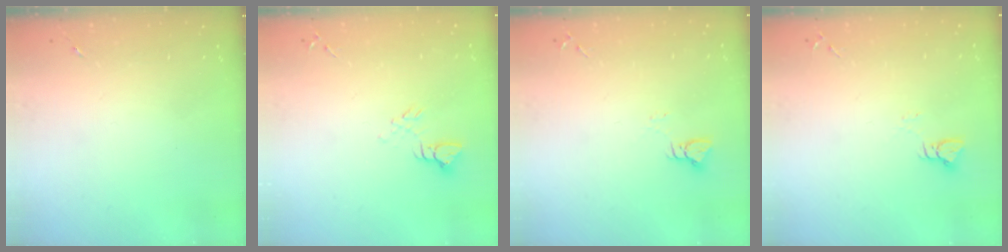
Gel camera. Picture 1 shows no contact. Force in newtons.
{"total": 5.1, "press": 5.1, "slide": 0.4}
{"total": 2.9, "press": 2.9, "slide": 0.3}
{"total": 2.9, "press": 2.9, "slide": 0.3}